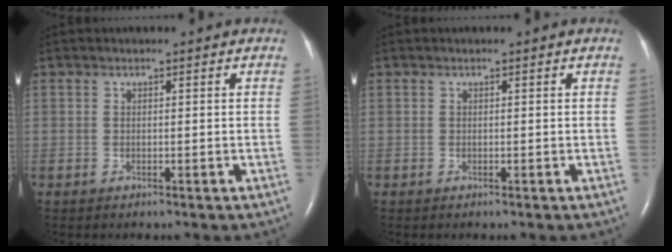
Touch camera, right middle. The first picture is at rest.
{"total": 0.0}